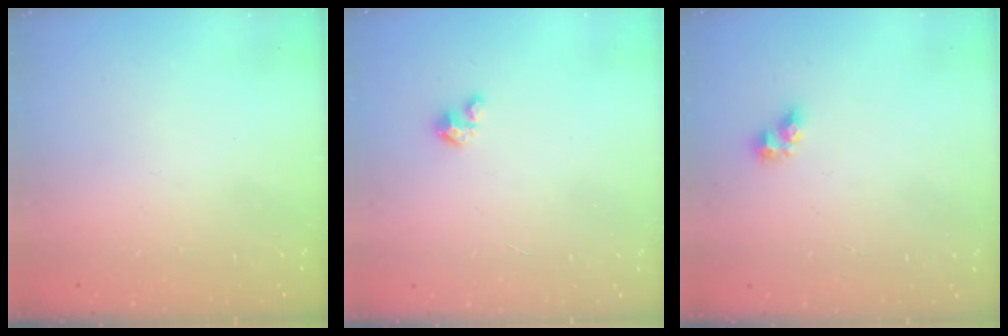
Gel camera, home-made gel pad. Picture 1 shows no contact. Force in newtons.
{"total": 2.7, "press": 2.7, "slide": 0.2}
{"total": 5.1, "press": 5.0, "slide": 0.4}